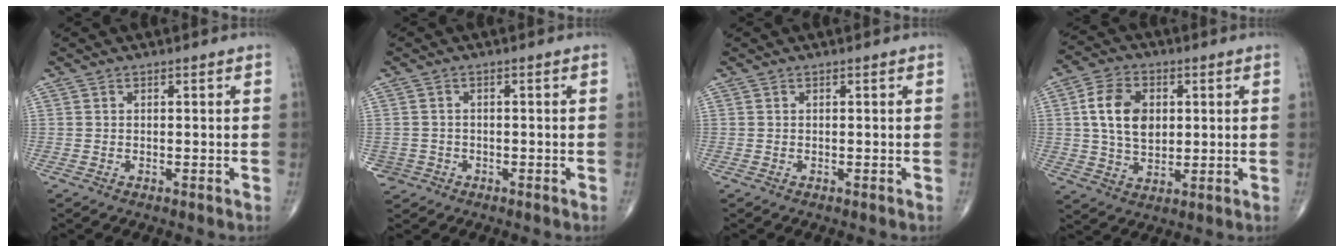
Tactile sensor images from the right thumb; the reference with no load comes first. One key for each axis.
{"total": 2.4, "fx": -1.0, "fy": 2.2, "fz": -0.3, "tx": 0.014, "ty": 0.010, "tz": -0.019}
{"total": 0.0}
{"total": 10.6, "fx": 1.8, "fy": 7.2, "fz": 7.5, "tx": -0.120, "ty": -0.003, "tz": 0.035}